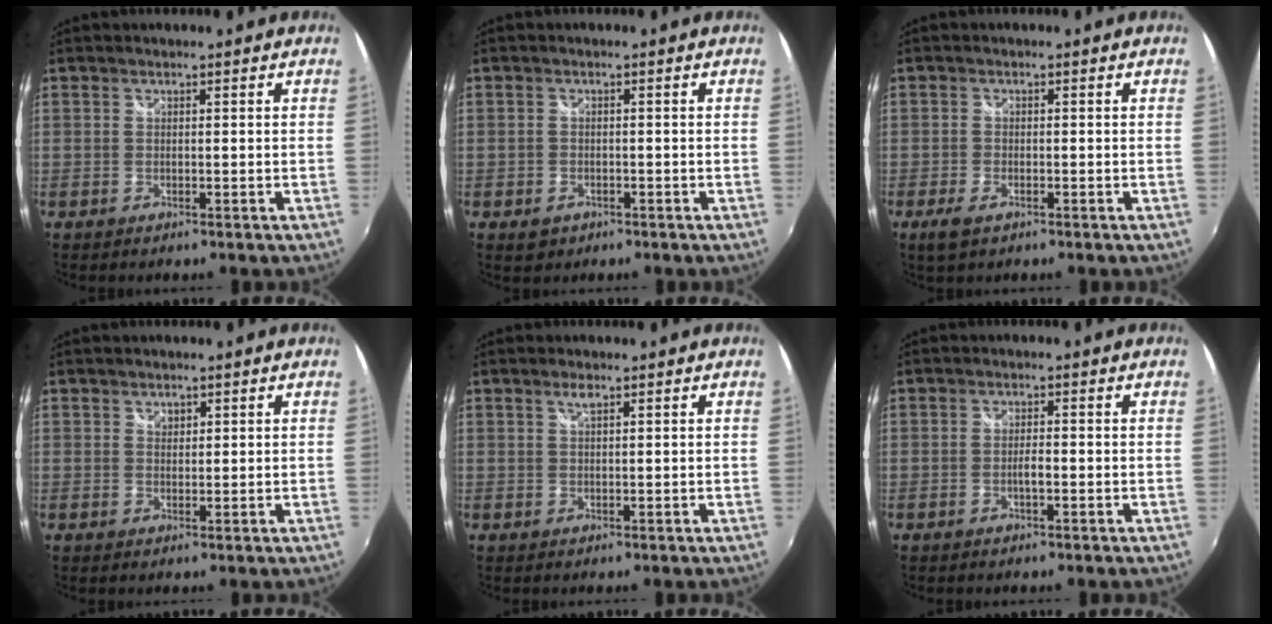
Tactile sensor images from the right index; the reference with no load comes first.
{"total": 2.5, "force": [-1.4, 1.6, 1.3], "torque": [-0.026, -0.002, -0.020]}
{"total": 3.2, "force": [-1.9, 1.3, 2.2], "torque": [-0.052, -0.007, -0.036]}
{"total": 1.3, "force": [0.8, 1.0, 0.3], "torque": [-0.001, 0.003, 0.012]}
{"total": 1.5, "force": [0.9, 0.0, 1.2], "torque": [-0.022, 0.003, 0.016]}
{"total": 1.7, "force": [-0.6, 0.3, 1.6], "torque": [-0.031, 0.001, -0.012]}